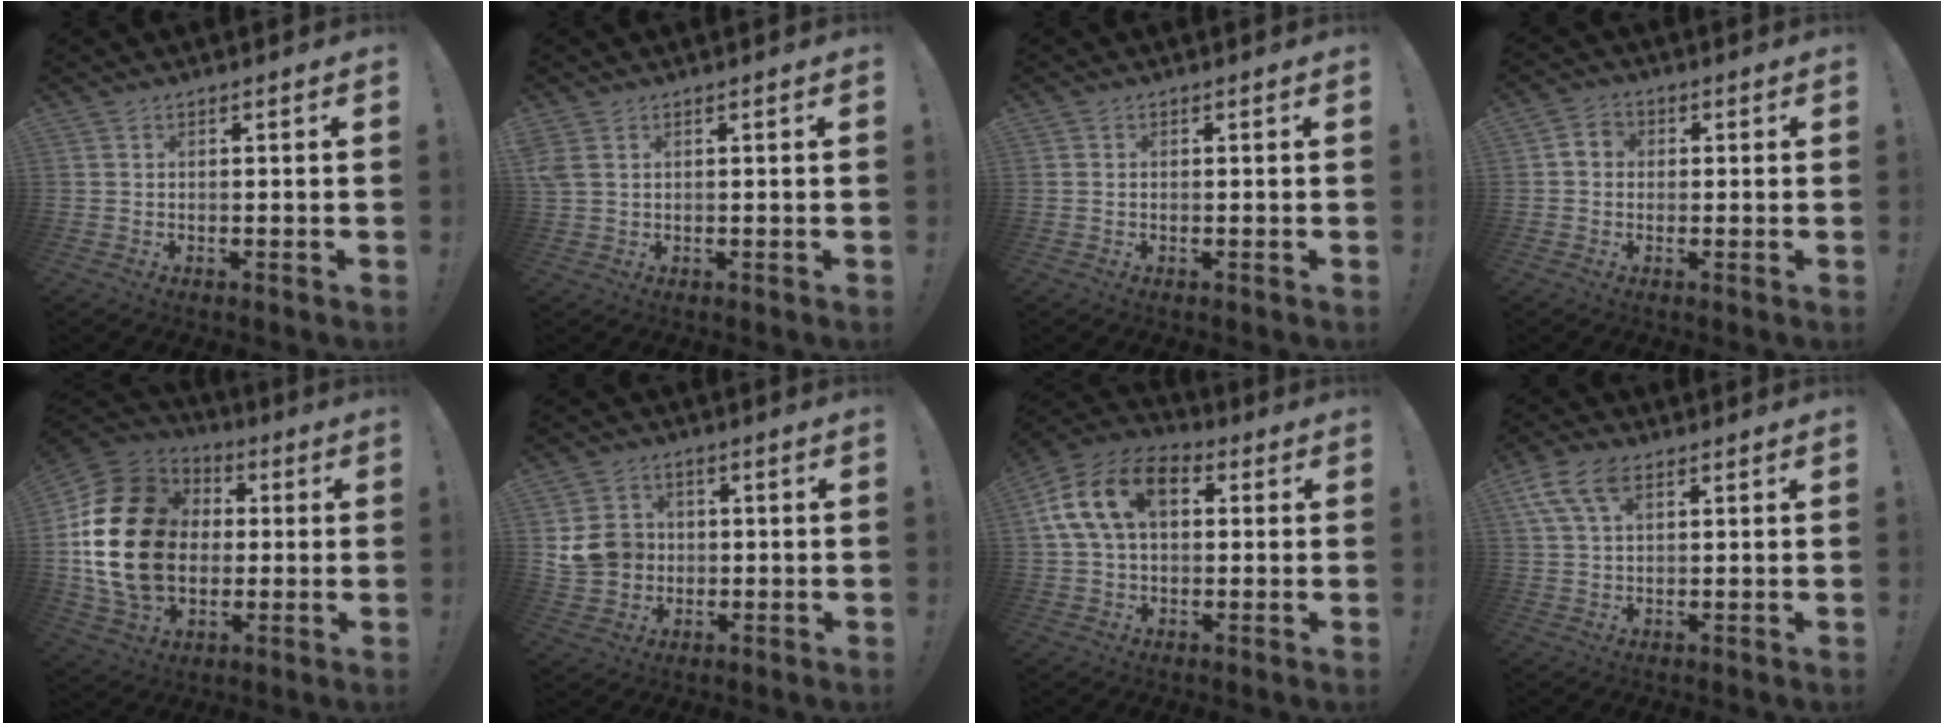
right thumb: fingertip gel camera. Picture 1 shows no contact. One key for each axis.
{"total": 3.0, "fx": 1.1, "fy": 1.6, "fz": 2.3, "tx": -0.052, "ty": 0.001, "tz": 0.022}
{"total": 0.0}
{"total": 3.9, "fx": 0.0, "fy": 3.5, "fz": 1.7, "tx": -0.026, "ty": 0.013, "tz": 0.001}
{"total": 24.9, "fx": 0.9, "fy": 18.8, "fz": 16.3, "tx": -0.298, "ty": 0.010, "tz": 0.033}
{"total": 9.8, "fx": 0.5, "fy": 9.2, "fz": 3.6, "tx": -0.056, "ty": 0.003, "tz": 0.016}
{"total": 16.4, "fx": 4.9, "fy": 10.5, "fz": 11.5, "tx": -0.210, "ty": 0.006, "tz": 0.089}
{"total": 9.3, "fx": 4.3, "fy": 5.1, "fz": 6.5, "tx": -0.118, "ty": -0.003, "tz": 0.082}